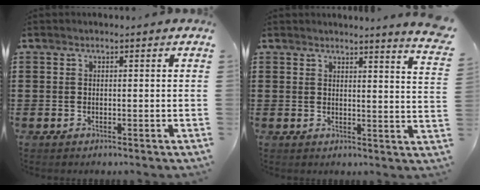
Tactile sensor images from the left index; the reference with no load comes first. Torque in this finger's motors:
{"motor_torque": [2.14, 0.00, 0.16, 0.07]}